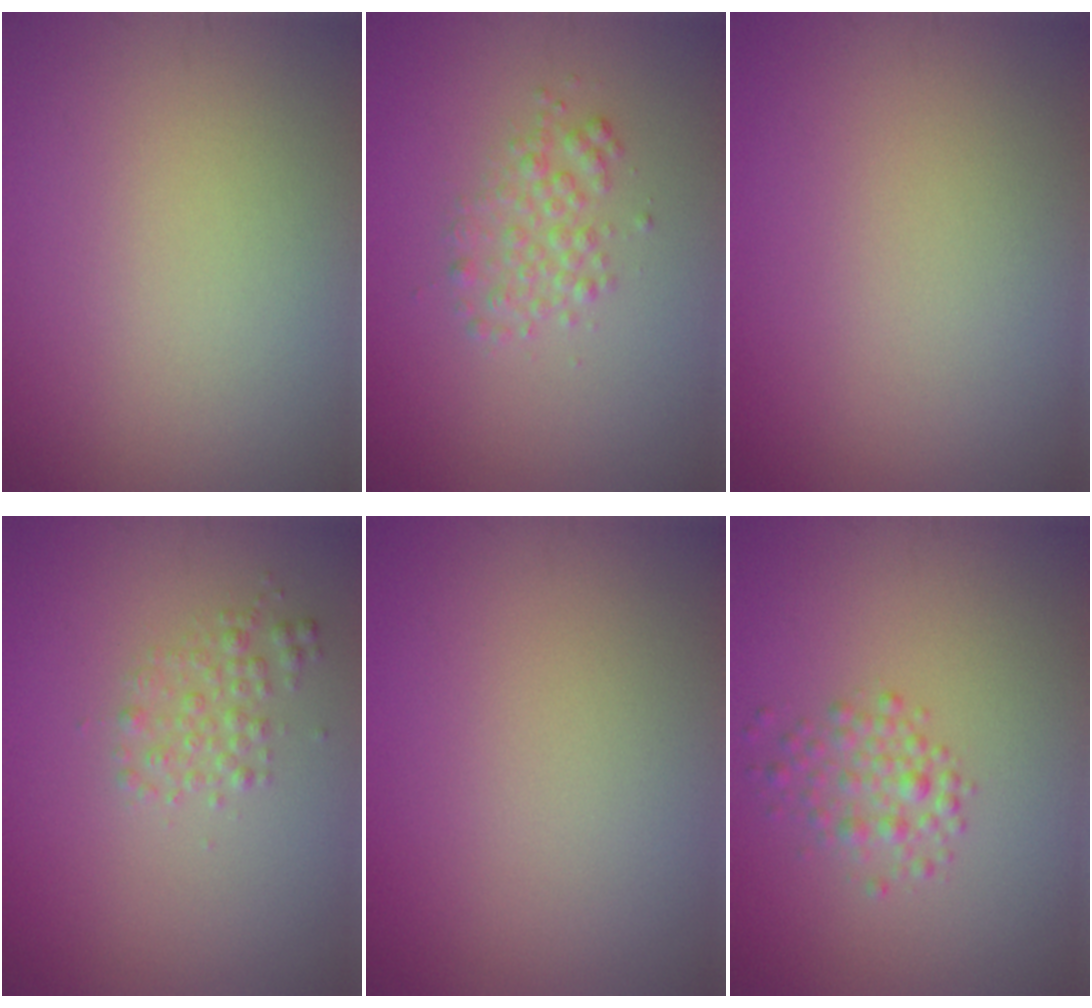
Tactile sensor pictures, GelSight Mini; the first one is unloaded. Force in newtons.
{"total": 2.0, "press": 2.0, "slide": 0.0}
{"total": 0.0}
{"total": 1.7, "press": 1.7, "slide": 0.1}
{"total": 0.0}
{"total": 2.2, "press": 2.2, "slide": 0.1}